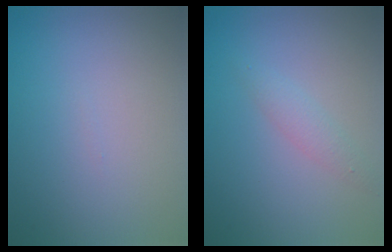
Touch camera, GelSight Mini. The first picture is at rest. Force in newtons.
{"total": 1.4, "press": 1.4, "slide": 0.0}